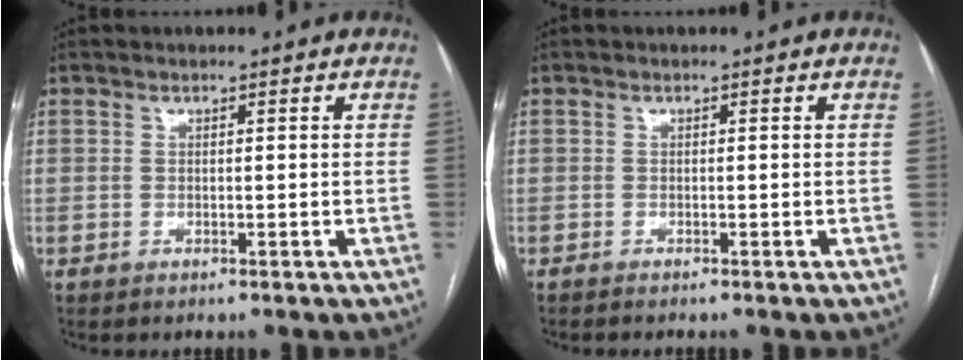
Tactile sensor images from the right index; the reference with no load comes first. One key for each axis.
{"total": 1.1, "fx": -1.0, "fy": -0.1, "fz": 0.5, "tx": -0.005, "ty": 0.000, "tz": -0.014}